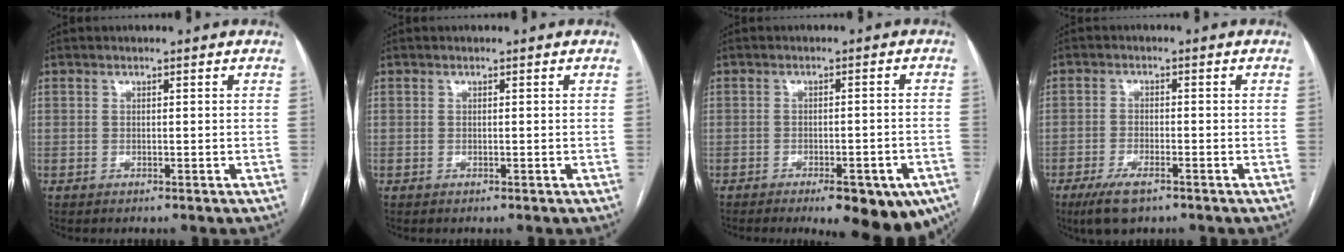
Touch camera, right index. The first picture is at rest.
{"total": 0.0}
{"total": 13.5, "force": [-8.7, 4.0, 9.4], "torque": [-0.069, 0.003, -0.108]}
{"total": 5.5, "force": [-3.6, 1.6, 3.8], "torque": [-0.078, -0.009, -0.060]}